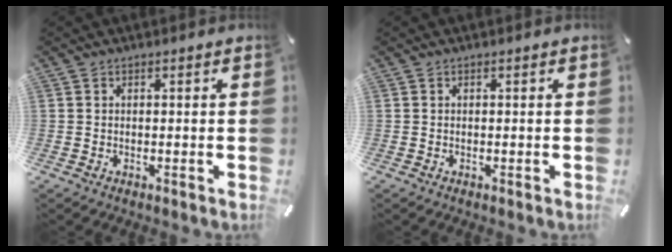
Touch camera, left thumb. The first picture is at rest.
{"total": 0.0}